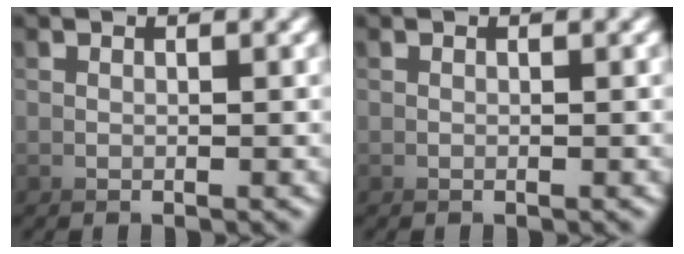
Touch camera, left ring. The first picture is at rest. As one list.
[{"total": 0.0}]